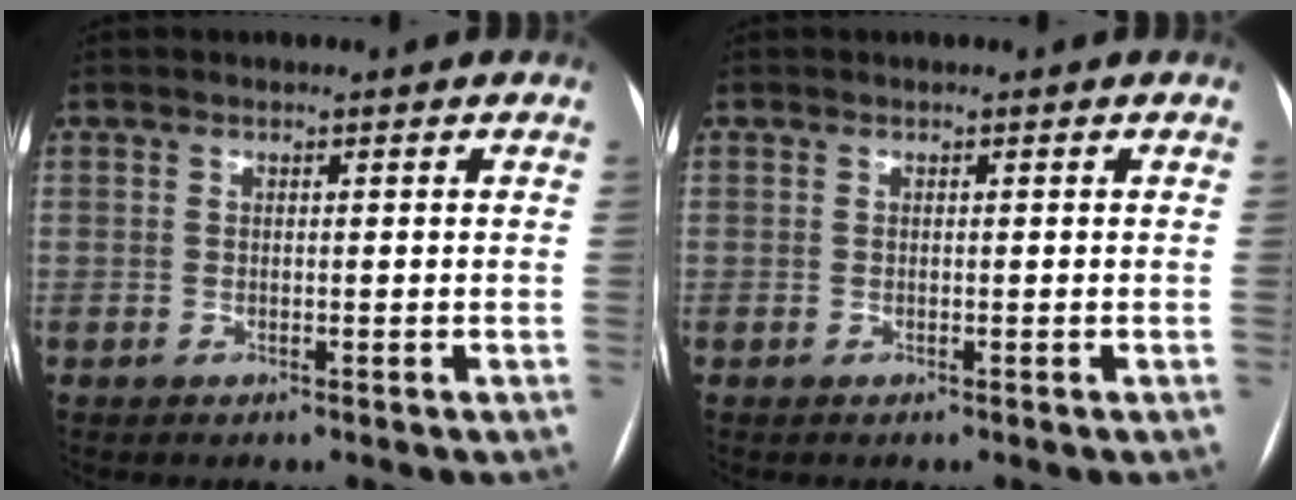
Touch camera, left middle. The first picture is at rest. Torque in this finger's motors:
{"motor_torque": [0.00, 0.00, 0.00, 0.00]}